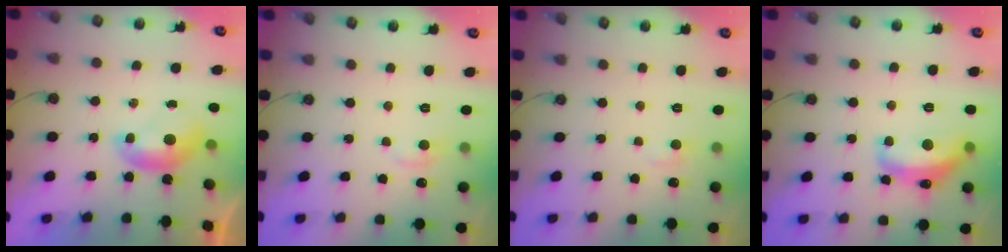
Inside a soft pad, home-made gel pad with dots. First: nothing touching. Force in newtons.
{"total": 1.1, "press": 0.7, "slide": 0.9}
{"total": 1.5, "press": 1.2, "slide": 0.8}
{"total": 8.3, "press": 8.3, "slide": 1.1}